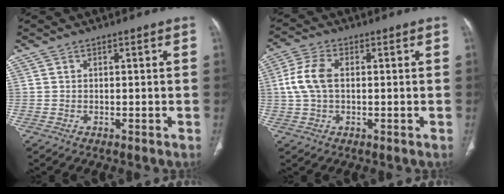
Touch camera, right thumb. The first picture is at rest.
{"total": 6.9, "force": [0.5, 4.0, 5.6], "torque": [-0.129, 0.016, 0.007]}